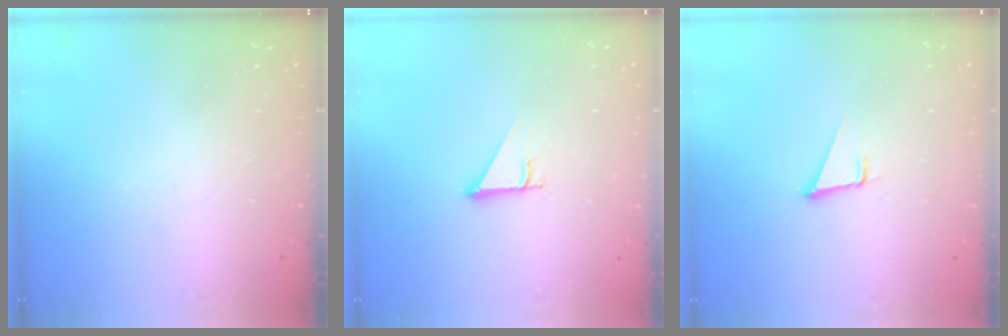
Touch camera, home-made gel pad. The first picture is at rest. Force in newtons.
{"total": 2.5, "press": 2.5, "slide": 0.2}
{"total": 3.6, "press": 2.7, "slide": 2.4}